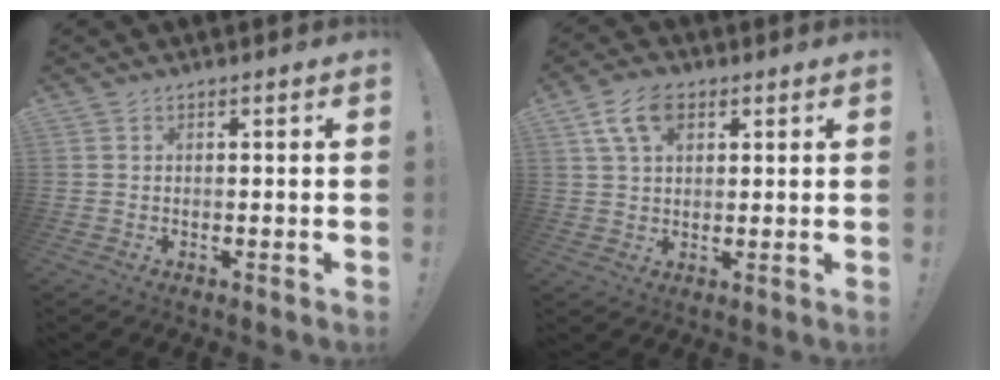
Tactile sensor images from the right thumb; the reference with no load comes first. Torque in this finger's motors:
{"motor_torque": [-0.22, 0.52, -0.06, -0.11, 0.13]}